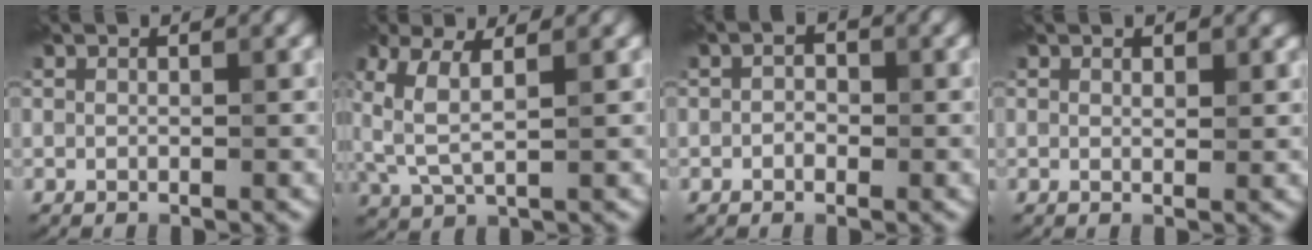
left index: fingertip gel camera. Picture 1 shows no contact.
{"total": 3.9, "force": [1.0, 1.1, 3.6], "torque": [-0.096, 0.004, 0.024]}
{"total": 1.2, "force": [-0.5, 0.8, 0.7], "torque": [-0.013, 0.002, -0.012]}
{"total": 0.8, "force": [0.6, 0.3, 0.4], "torque": [-0.012, -0.002, 0.013]}